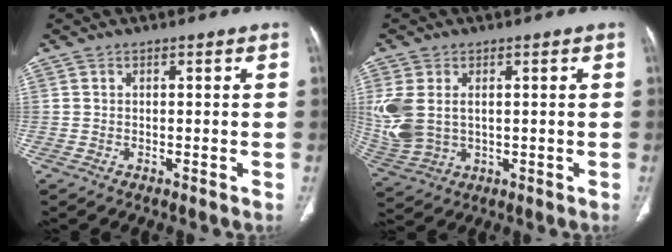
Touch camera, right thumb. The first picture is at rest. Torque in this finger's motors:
{"motor_torque": [0.32, -0.08, 1.01, 0.39, 0.22]}